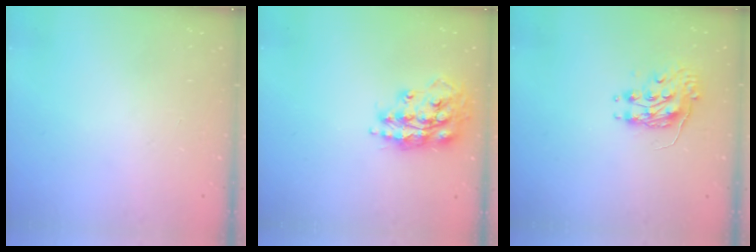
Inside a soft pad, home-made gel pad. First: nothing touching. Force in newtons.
{"total": 16.2, "press": 16.2, "slide": 1.4}
{"total": 8.6, "press": 8.6, "slide": 0.2}